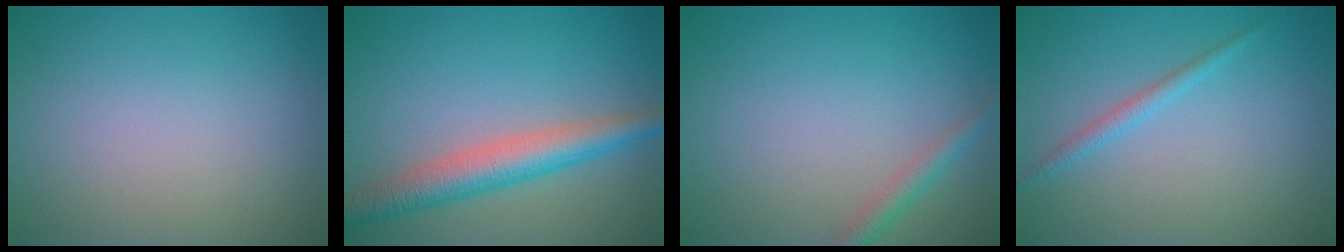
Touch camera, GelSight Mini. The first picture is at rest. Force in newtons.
{"total": 5.1, "press": 5.1, "slide": 0.1}
{"total": 1.7, "press": 1.7, "slide": 0.1}
{"total": 1.4, "press": 1.4, "slide": 0.1}